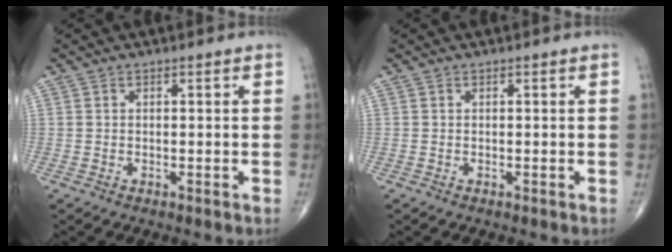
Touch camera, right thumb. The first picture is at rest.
{"total": 0.0}